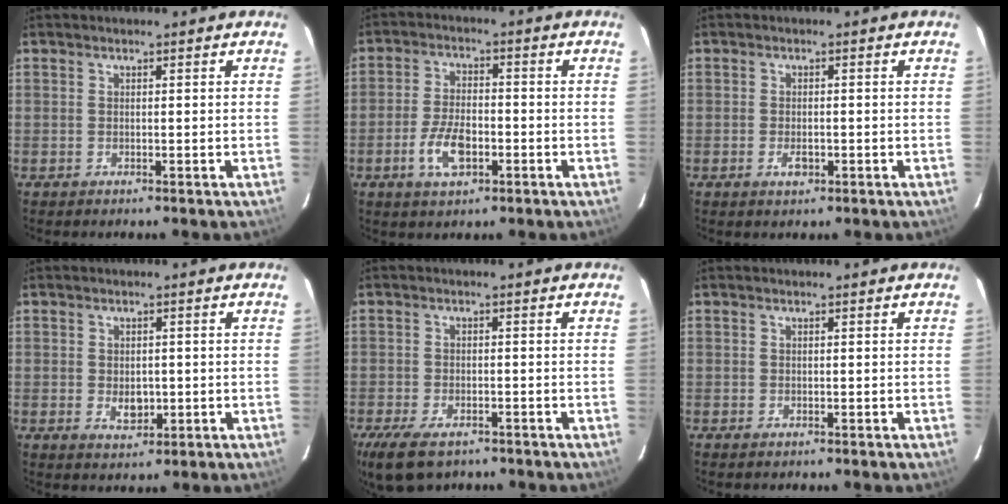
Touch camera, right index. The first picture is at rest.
{"total": 7.6, "force": [-3.1, 3.6, 5.9], "torque": [-0.127, 0.000, -0.054]}
{"total": 2.4, "force": [-1.0, 1.3, 1.7], "torque": [-0.032, -0.002, -0.016]}
{"total": 3.8, "force": [-0.7, 2.7, 2.7], "torque": [-0.044, -0.004, -0.006]}
{"total": 9.2, "force": [-6.4, 4.2, 5.1], "torque": [-0.127, -0.026, -0.114]}
{"total": 0.7, "force": [-0.5, 0.4, 0.3], "torque": [-0.007, -0.003, -0.009]}